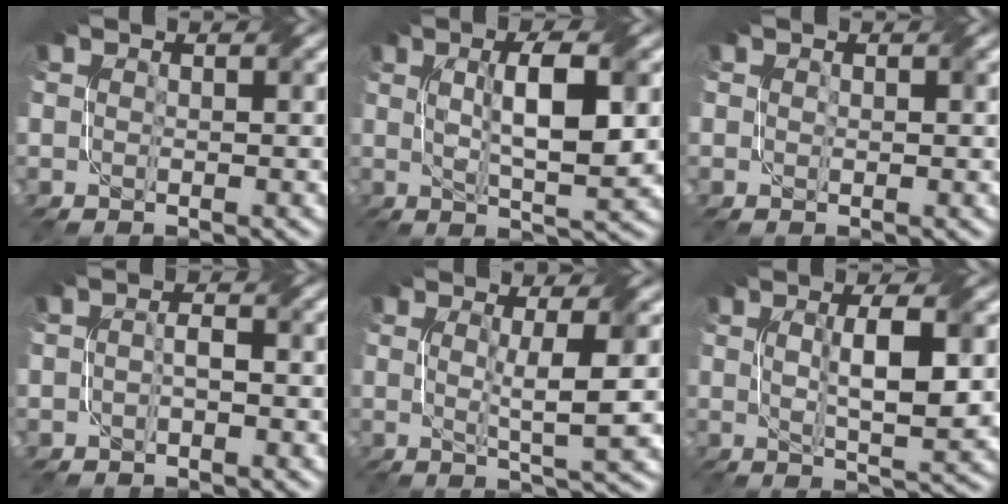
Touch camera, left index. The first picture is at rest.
{"total": 7.1, "force": [1.0, 1.7, 6.9], "torque": [-0.110, 0.005, 0.018]}
{"total": 0.7, "force": [0.2, 0.4, 0.5], "torque": [-0.010, 0.000, 0.005]}
{"total": 1.6, "force": [-0.7, 0.6, 1.3], "torque": [-0.026, 0.003, -0.015]}
{"total": 4.8, "force": [0.4, 0.5, 4.8], "torque": [-0.079, 0.003, 0.009]}
{"total": 6.1, "force": [0.7, 1.2, 5.9], "torque": [-0.095, 0.002, 0.015]}